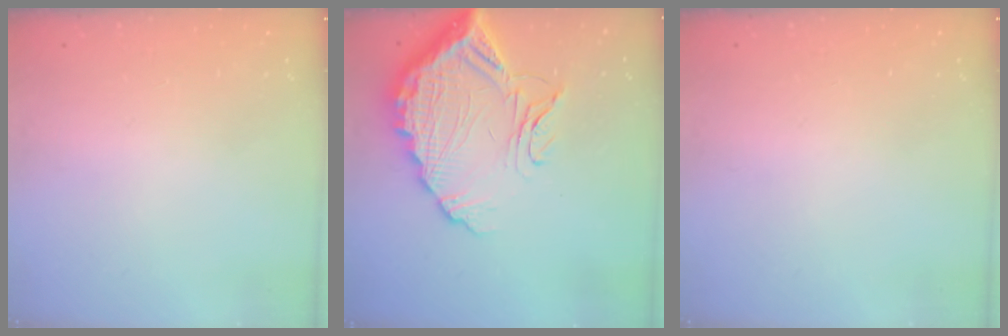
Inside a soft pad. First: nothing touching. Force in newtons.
{"total": 18.6, "press": 18.6, "slide": 1.7}
{"total": 0.0}